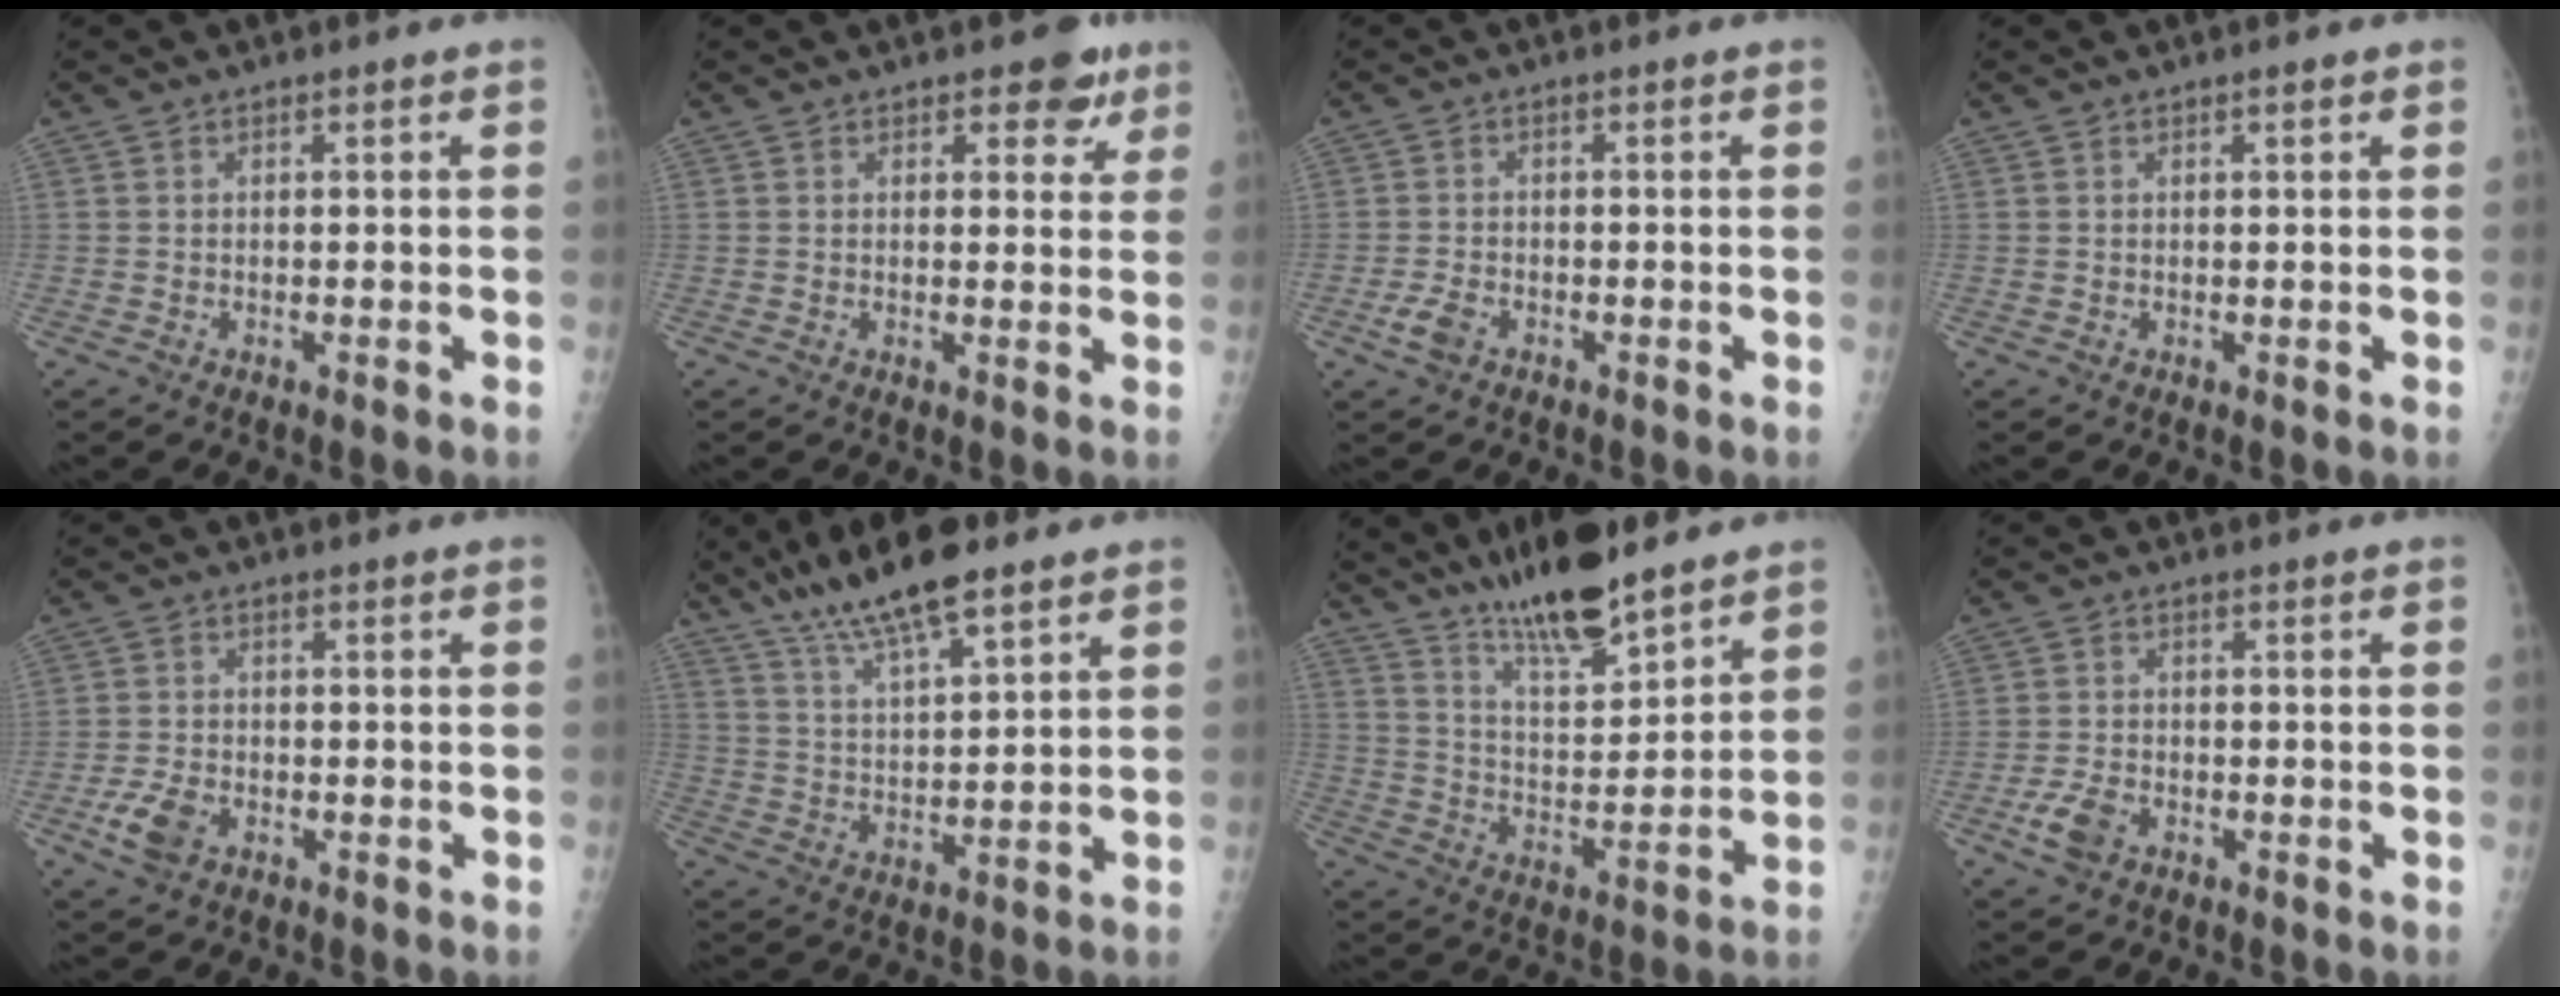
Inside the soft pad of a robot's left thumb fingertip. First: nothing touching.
{"total": 5.2, "force": [3.2, 2.8, 3.0], "torque": [-0.003, -0.012, 0.036]}
{"total": 3.1, "force": [-1.5, 1.9, 1.9], "torque": [-0.044, 0.001, -0.029]}
{"total": 0.8, "force": [0.5, 0.2, 0.5], "torque": [-0.008, -0.001, 0.007]}
{"total": 5.1, "force": [-2.2, 3.3, 3.2], "torque": [-0.067, 0.004, -0.041]}
{"total": 13.8, "force": [9.5, 3.6, 9.3], "torque": [-0.153, -0.030, 0.173]}
{"total": 15.4, "force": [11.9, 3.8, 8.9], "torque": [-0.128, -0.072, 0.209]}
{"total": 4.4, "force": [-2.2, 2.8, 2.7], "torque": [-0.059, 0.005, -0.041]}